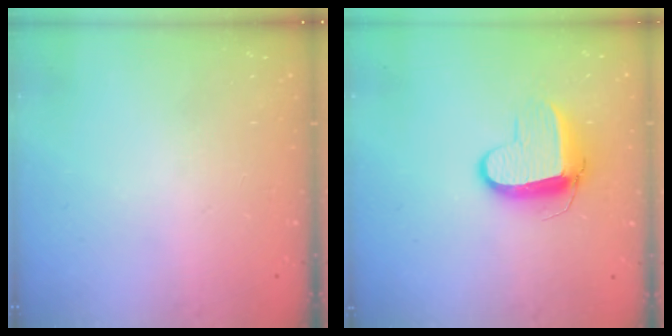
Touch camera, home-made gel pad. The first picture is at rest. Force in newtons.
{"total": 9.6, "press": 9.5, "slide": 0.9}